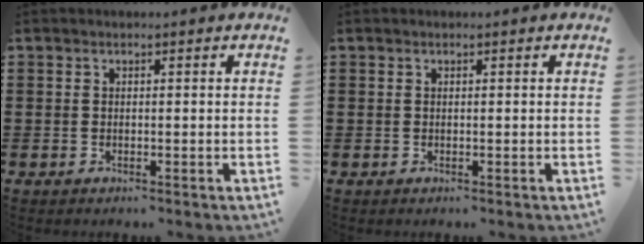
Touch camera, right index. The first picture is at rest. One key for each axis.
{"total": 0.0}